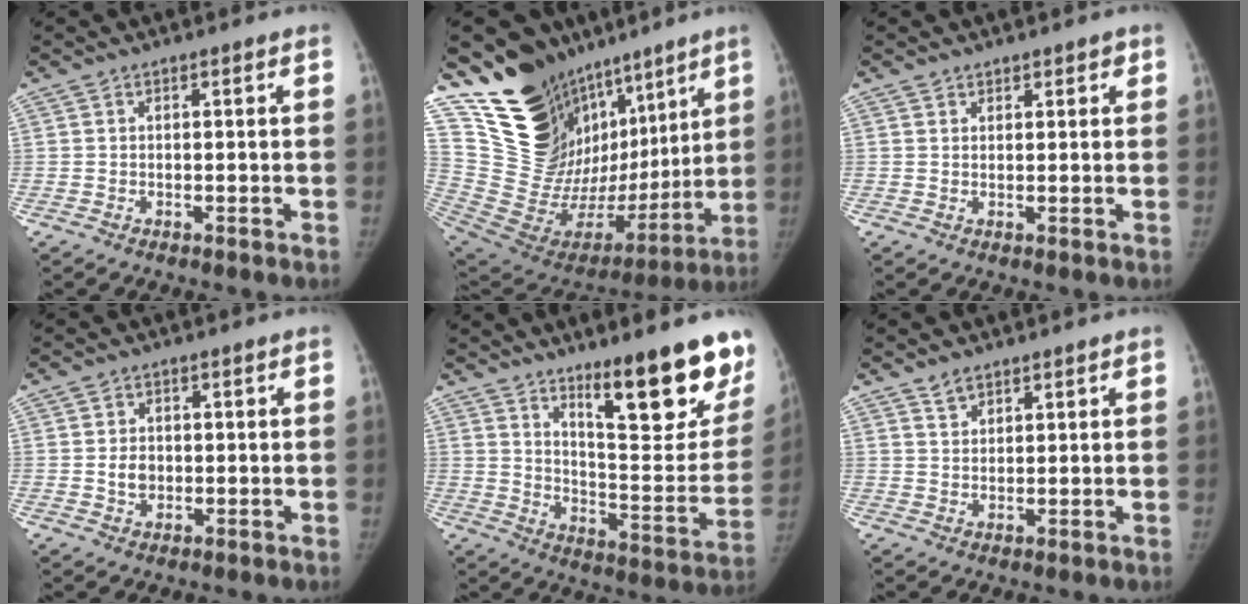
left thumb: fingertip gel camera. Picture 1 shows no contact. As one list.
[{"total": 30.1, "force": [16.5, 18.5, 17.1], "torque": [-0.225, -0.043, 0.302]}, {"total": 1.9, "force": [1.3, 1.3, 0.2], "torque": [0.020, -0.005, 0.013]}, {"total": 3.3, "force": [-0.1, 2.8, 1.8], "torque": [-0.017, 0.002, 0.000]}, {"total": 22.2, "force": [14.2, 5.1, 16.3], "torque": [-0.184, -0.108, 0.218]}, {"total": 2.8, "force": [2.2, 1.6, 0.8], "torque": [-0.002, -0.013, 0.041]}]